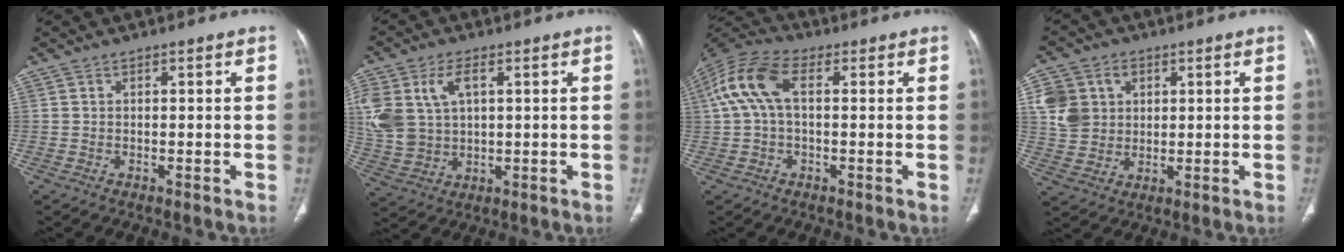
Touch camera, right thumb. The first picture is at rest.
{"total": 13.4, "force": [3.7, 8.7, 9.5], "torque": [-0.222, 0.001, 0.083]}
{"total": 10.8, "force": [1.7, 5.9, 8.9], "torque": [-0.200, 0.036, 0.027]}
{"total": 9.4, "force": [2.5, 8.1, 4.2], "torque": [-0.062, 0.000, 0.051]}